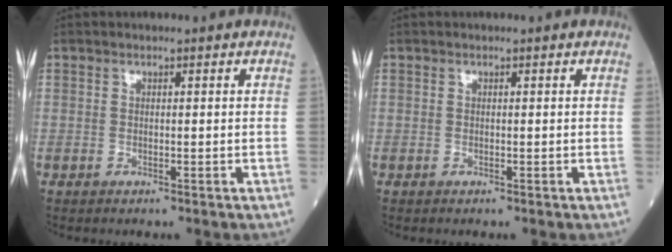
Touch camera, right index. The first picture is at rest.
{"total": 0.0}